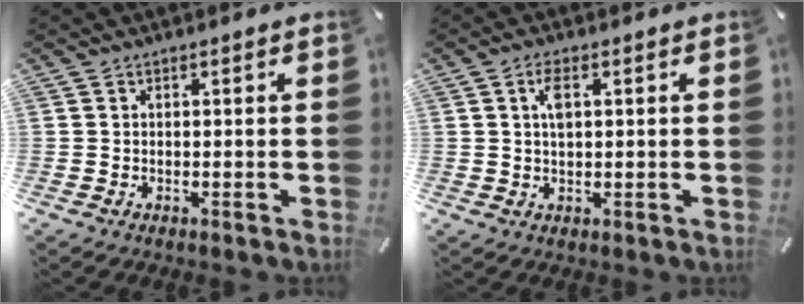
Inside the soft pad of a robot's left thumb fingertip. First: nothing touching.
{"total": 3.7, "force": [1.0, 1.5, 3.2], "torque": [-0.069, 0.009, 0.016]}